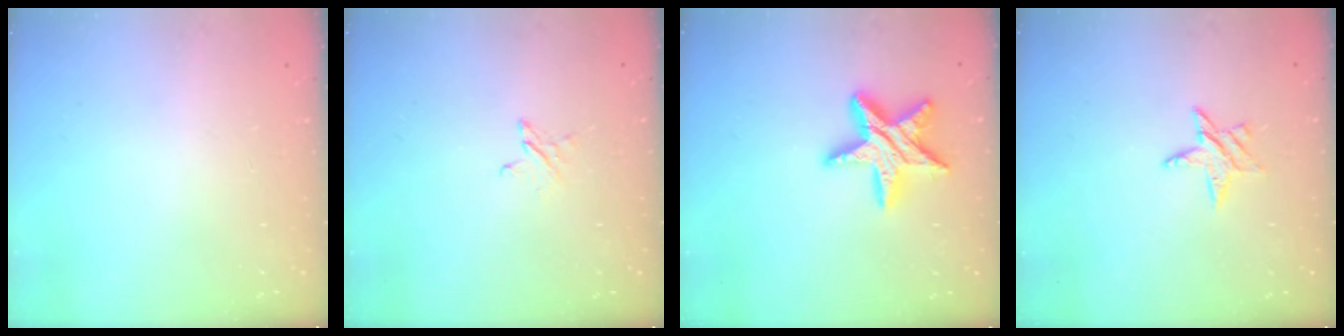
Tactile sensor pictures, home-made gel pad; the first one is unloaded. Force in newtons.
{"total": 2.5, "press": 2.4, "slide": 0.2}
{"total": 14.2, "press": 14.2, "slide": 1.0}
{"total": 5.3, "press": 5.2, "slide": 0.6}